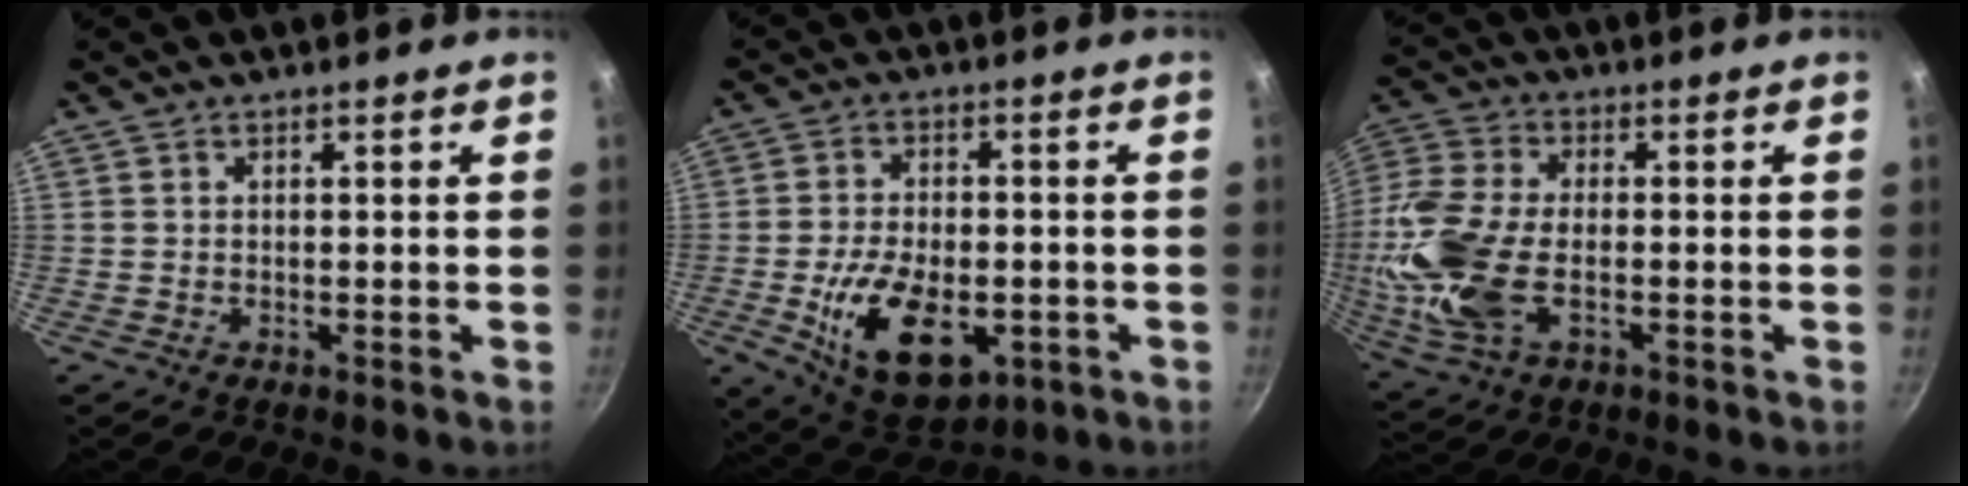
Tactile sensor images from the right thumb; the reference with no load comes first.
{"total": 15.6, "force": [-4.3, 8.8, 12.1], "torque": [-0.190, 0.003, -0.057]}
{"total": 16.4, "force": [-2.5, 9.2, 13.4], "torque": [-0.290, 0.011, -0.057]}